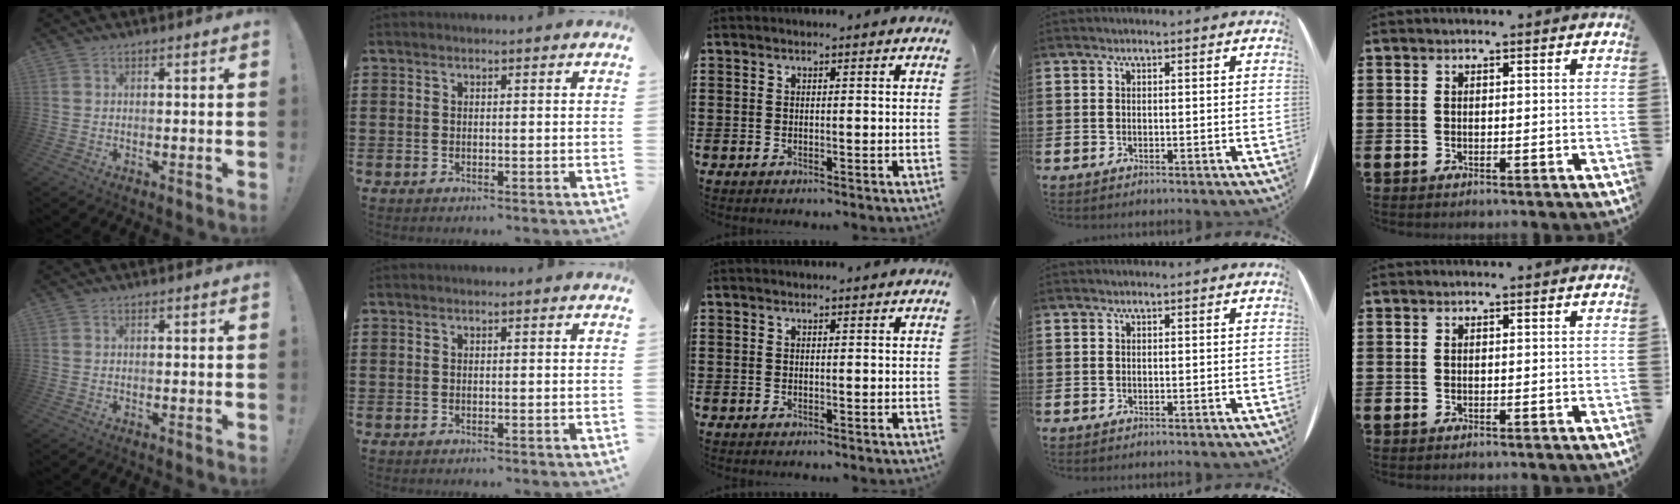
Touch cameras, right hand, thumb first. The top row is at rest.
{}